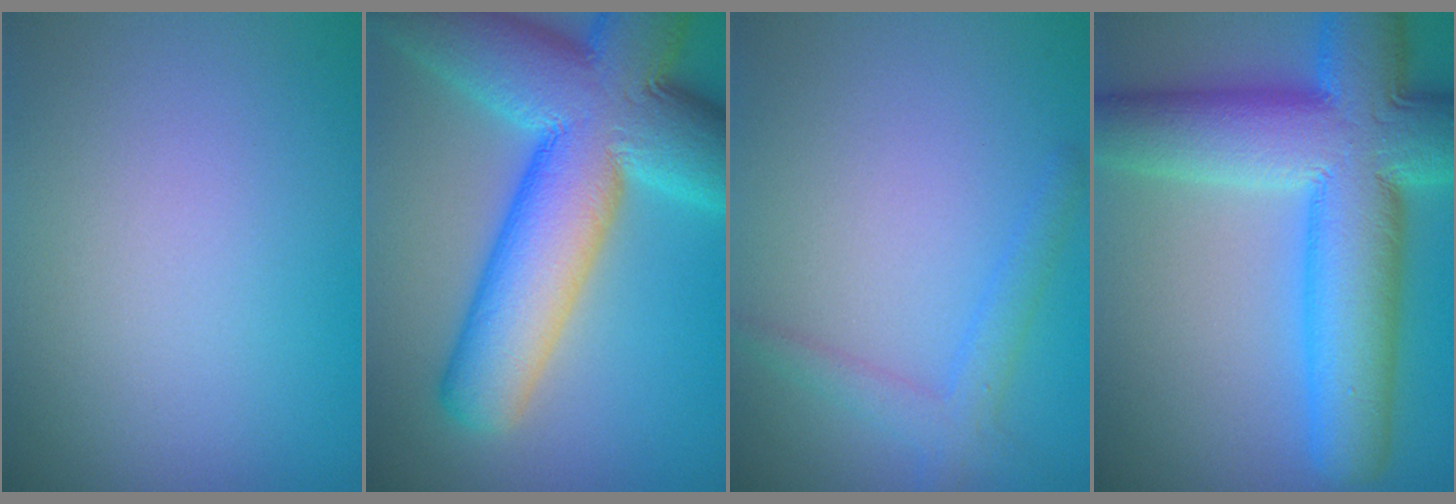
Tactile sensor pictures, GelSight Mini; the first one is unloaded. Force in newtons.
{"total": 14.9, "press": 14.9, "slide": 0.3}
{"total": 2.4, "press": 2.4, "slide": 0.1}
{"total": 13.1, "press": 13.1, "slide": 0.4}